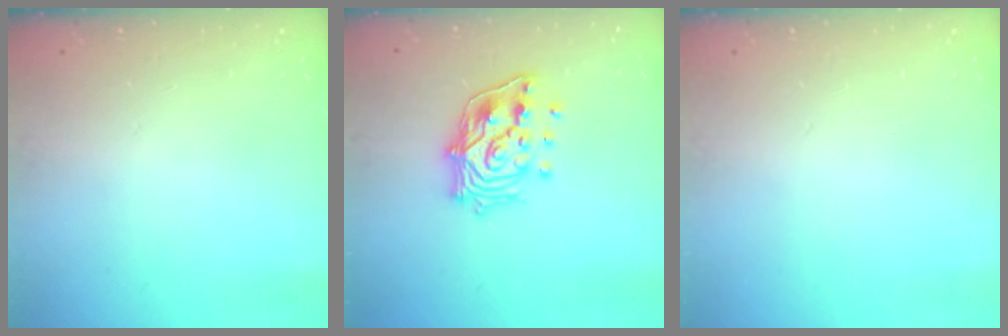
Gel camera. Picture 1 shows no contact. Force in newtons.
{"total": 14.9, "press": 14.8, "slide": 2.2}
{"total": 0.0}